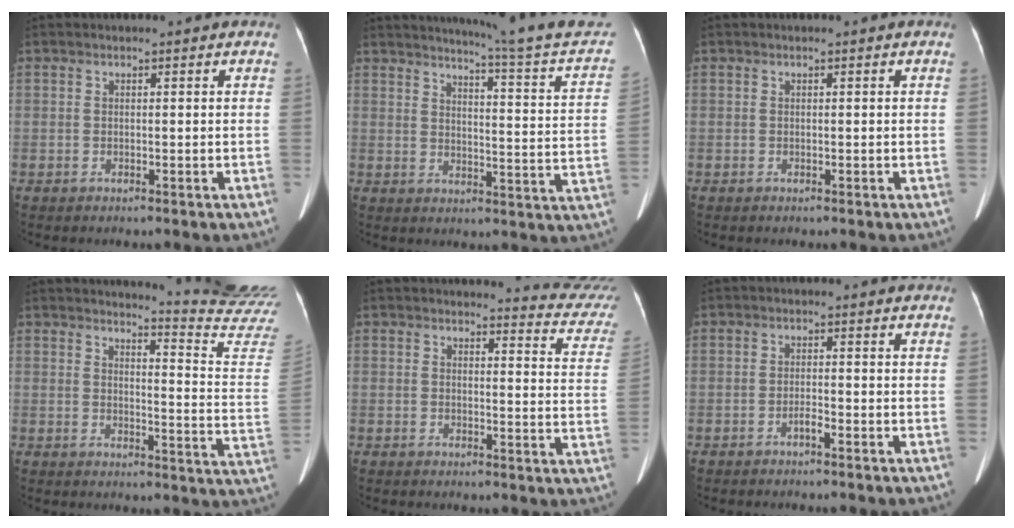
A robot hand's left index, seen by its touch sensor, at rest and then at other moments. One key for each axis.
{"total": 18.4, "fx": 17.0, "fy": -1.3, "fz": 6.8, "tx": -0.098, "ty": -0.087, "tz": 0.192}
{"total": 0.0}
{"total": 16.0, "fx": 15.8, "fy": -2.3, "fz": 1.8, "tx": -0.022, "ty": -0.161, "tz": 0.159}
{"total": 11.5, "fx": 11.5, "fy": 0.6, "fz": 0.3, "tx": 0.025, "ty": -0.097, "tz": 0.089}
{"total": 1.2, "fx": -0.9, "fy": 0.0, "fz": 0.9, "tx": -0.016, "ty": 0.001, "tz": -0.016}